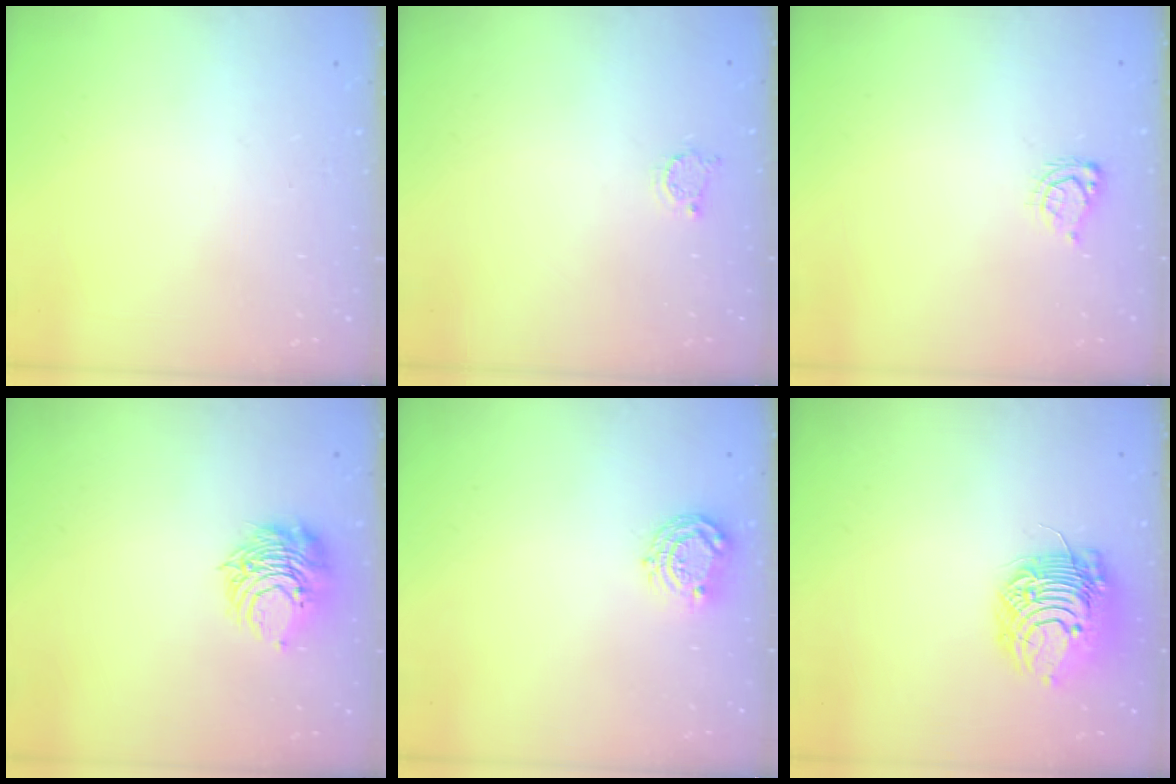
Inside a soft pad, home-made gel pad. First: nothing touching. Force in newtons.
{"total": 3.1, "press": 3.1, "slide": 0.4}
{"total": 5.0, "press": 4.9, "slide": 0.5}
{"total": 9.9, "press": 9.8, "slide": 0.8}
{"total": 7.4, "press": 7.4, "slide": 0.2}
{"total": 15.9, "press": 15.9, "slide": 0.5}